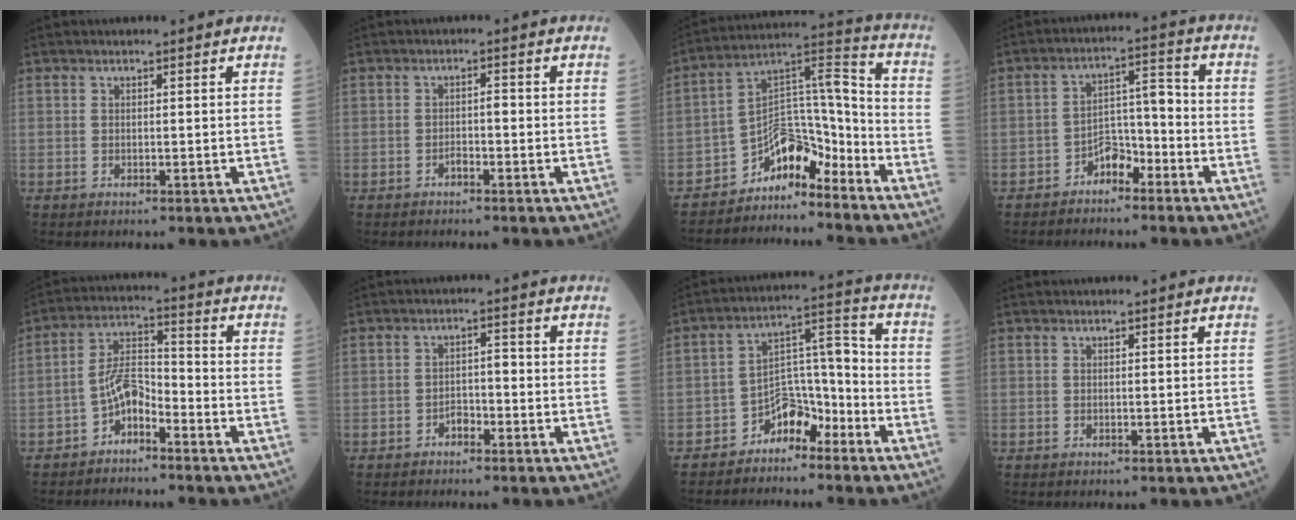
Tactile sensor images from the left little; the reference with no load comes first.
{"total": 1.5, "force": [-0.9, 0.5, 1.1], "torque": [-0.013, 0.004, -0.016]}
{"total": 8.8, "force": [-7.3, 3.3, 3.4], "torque": [-0.056, 0.050, -0.131]}
{"total": 5.4, "force": [-3.7, 2.7, 2.9], "torque": [-0.045, 0.024, -0.068]}
{"total": 5.1, "force": [-3.3, 2.1, 3.2], "torque": [-0.068, 0.013, -0.068]}
{"total": 2.4, "force": [-1.6, 1.3, 1.2], "torque": [-0.015, 0.007, -0.029]}
{"total": 7.3, "force": [-5.3, 3.8, 3.4], "torque": [-0.056, 0.038, -0.092]}
{"total": 0.0}